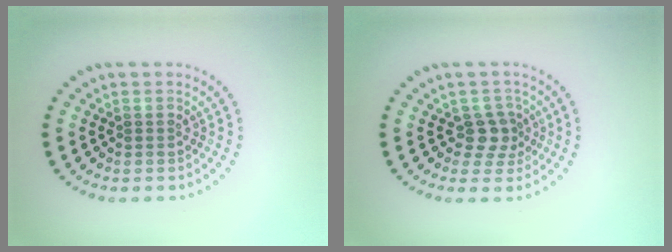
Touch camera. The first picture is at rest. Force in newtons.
{"total": 2.4, "press": 1.9, "slide": 1.6}